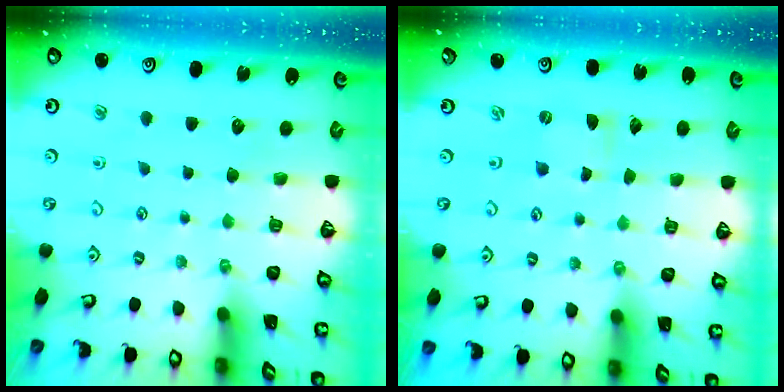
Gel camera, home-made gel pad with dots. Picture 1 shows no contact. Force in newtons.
{"total": 0.0}